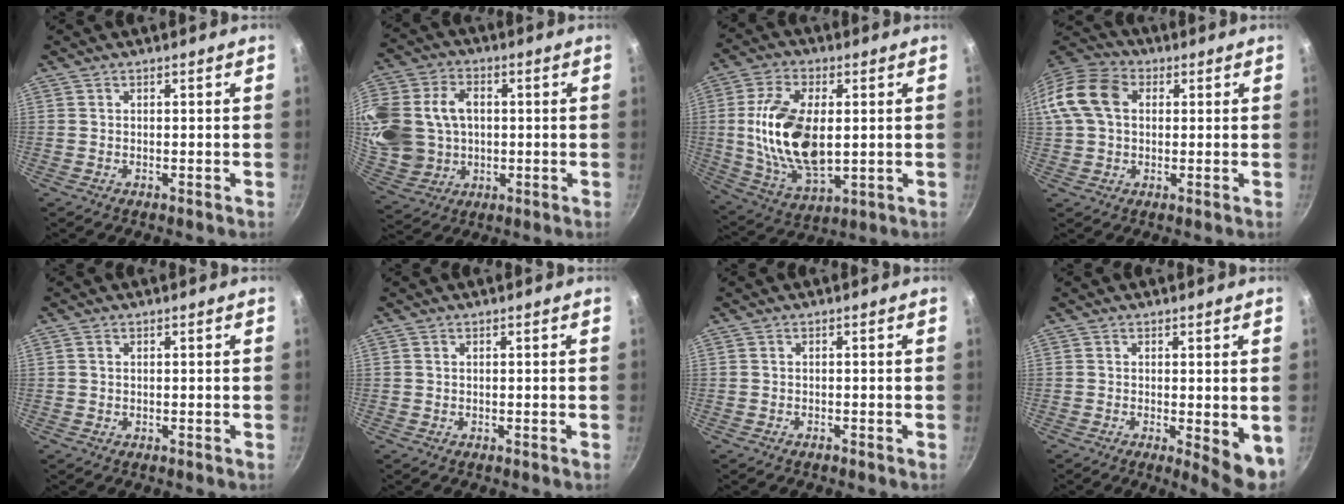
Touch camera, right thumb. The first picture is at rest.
{"total": 23.0, "force": [2.3, 18.5, 13.6], "torque": [-0.315, 0.032, 0.058]}
{"total": 17.8, "force": [1.2, 9.7, 14.9], "torque": [-0.271, -0.003, 0.028]}
{"total": 13.6, "force": [2.6, 9.9, 9.0], "torque": [-0.169, 0.029, 0.032]}
{"total": 0.6, "force": [0.2, 0.5, 0.2], "torque": [-0.003, 0.002, 0.003]}
{"total": 0.0}
{"total": 0.5, "force": [-0.5, 0.2, 0.1], "torque": [-0.006, 0.007, -0.008]}
{"total": 6.3, "force": [-0.8, 2.0, 5.9], "torque": [-0.065, -0.008, -0.006]}